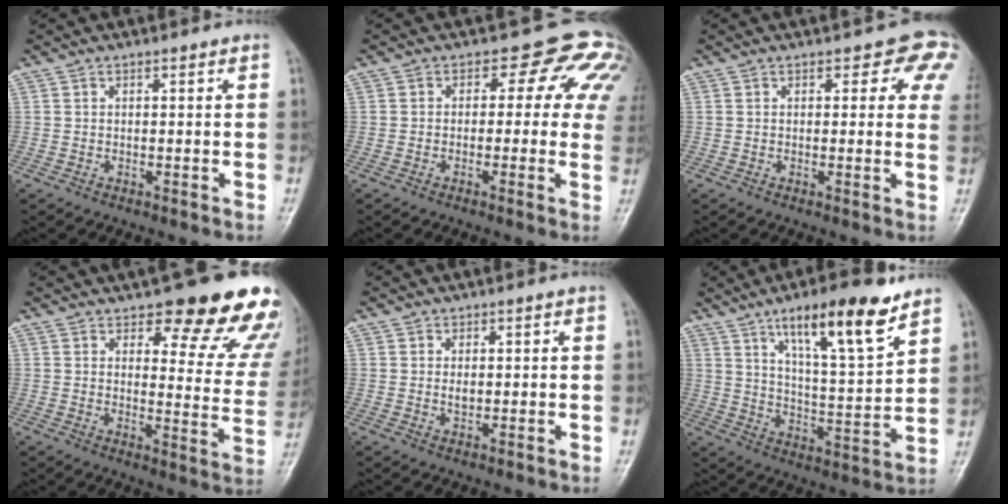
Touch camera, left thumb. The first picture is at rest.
{"total": 9.9, "force": [2.4, 6.6, 7.0], "torque": [-0.019, 0.010, 0.007]}
{"total": 6.3, "force": [3.5, 3.5, 4.0], "torque": [-0.001, -0.012, 0.020]}
{"total": 18.6, "force": [14.3, 6.4, 10.1], "torque": [-0.064, -0.085, 0.159]}
{"total": 1.7, "force": [0.2, 1.2, 1.2], "torque": [-0.013, 0.005, 0.006]}
{"total": 16.0, "force": [9.9, 3.6, 12.1], "torque": [-0.176, -0.051, 0.166]}